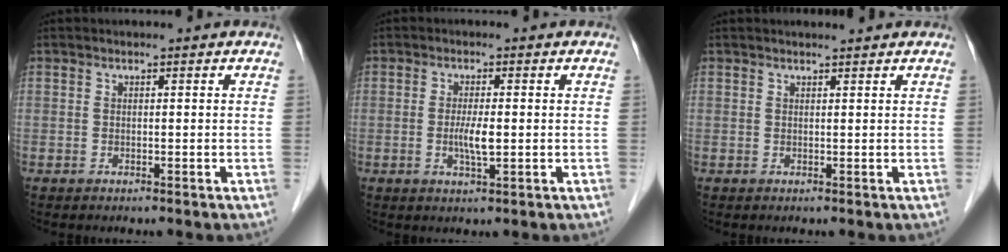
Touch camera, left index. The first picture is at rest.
{"total": 3.2, "force": [-0.5, 0.4, 3.1], "torque": [-0.064, -0.009, -0.009]}
{"total": 1.7, "force": [1.6, 0.0, 0.5], "torque": [-0.007, 0.004, 0.023]}